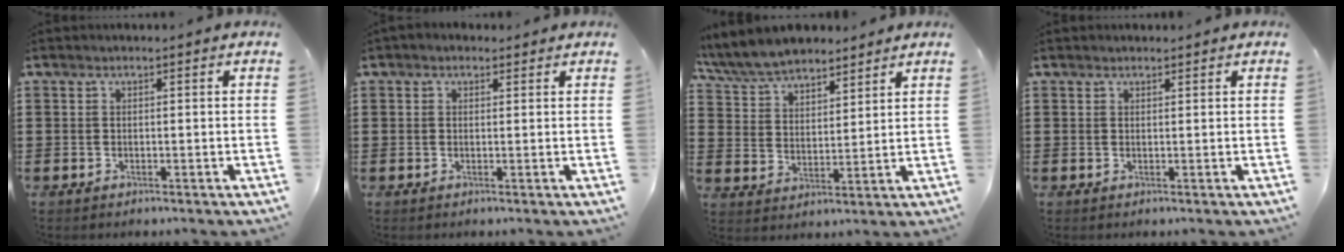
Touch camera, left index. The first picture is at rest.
{"total": 1.0, "force": [0.6, 0.7, 0.4], "torque": [-0.009, 0.006, 0.012]}
{"total": 7.5, "force": [6.9, 2.1, 2.0], "torque": [-0.070, -0.018, 0.128]}
{"total": 0.8, "force": [0.7, 0.3, 0.1], "torque": [-0.004, 0.001, 0.015]}